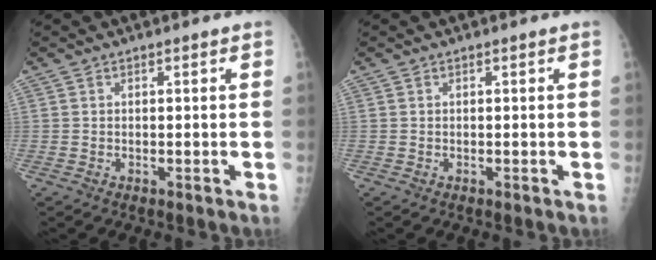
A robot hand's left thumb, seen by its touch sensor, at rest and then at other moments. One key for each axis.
{"total": 0.0}